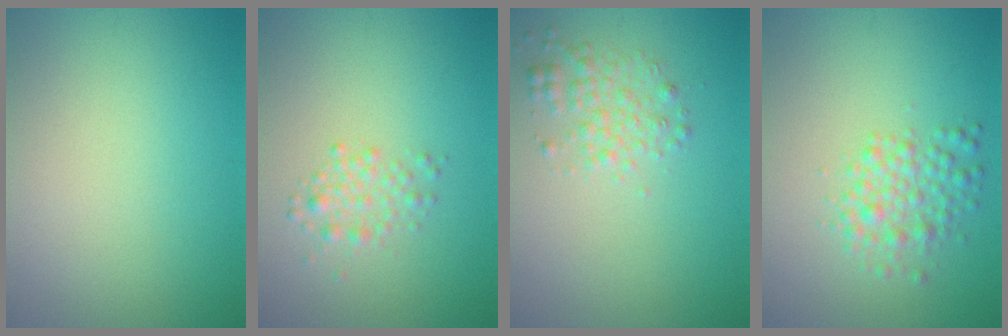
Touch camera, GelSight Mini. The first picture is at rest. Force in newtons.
{"total": 1.8, "press": 1.8, "slide": 0.1}
{"total": 2.2, "press": 2.2, "slide": 0.1}
{"total": 2.8, "press": 2.8, "slide": 0.0}